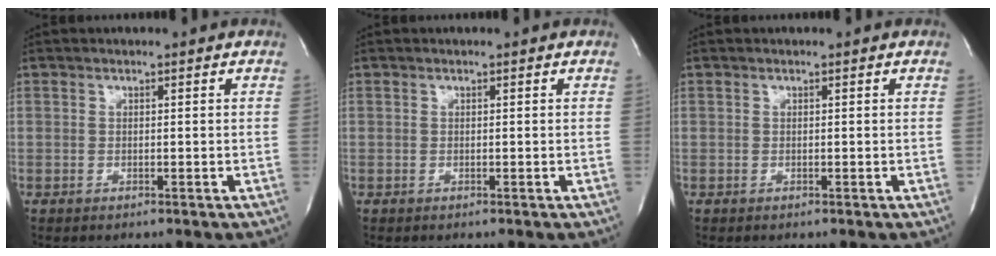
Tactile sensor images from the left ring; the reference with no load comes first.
{"total": 0.0}
{"total": 0.0}